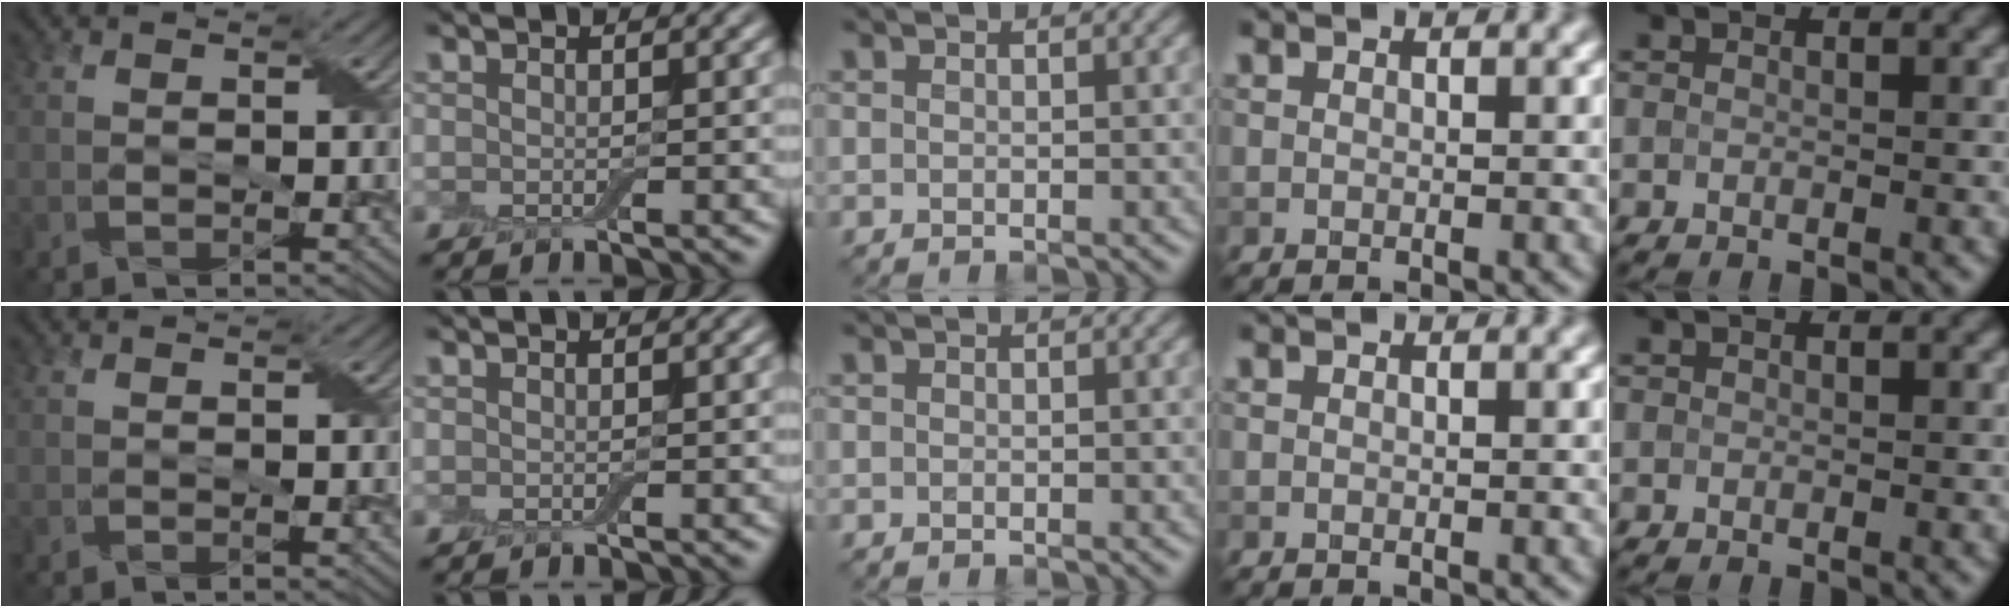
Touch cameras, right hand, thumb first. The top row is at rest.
{}